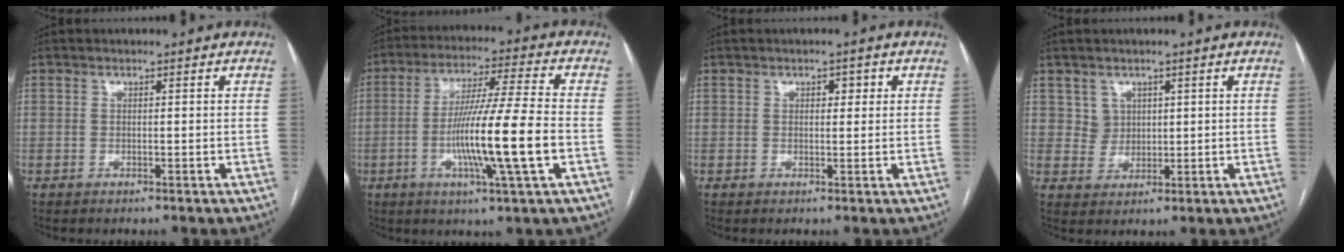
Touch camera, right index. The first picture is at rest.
{"total": 14.3, "force": [-3.3, -0.7, 13.9], "torque": [-0.256, -0.009, -0.065]}
{"total": 1.9, "force": [0.6, 1.1, 1.4], "torque": [-0.016, 0.009, 0.007]}
{"total": 3.2, "force": [1.4, 2.9, 0.2], "torque": [0.001, 0.004, 0.027]}